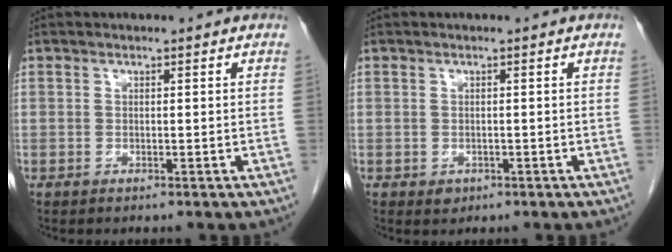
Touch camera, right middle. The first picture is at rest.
{"total": 1.2, "force": [-0.5, 0.9, 0.5], "torque": [-0.008, 0.002, -0.001]}